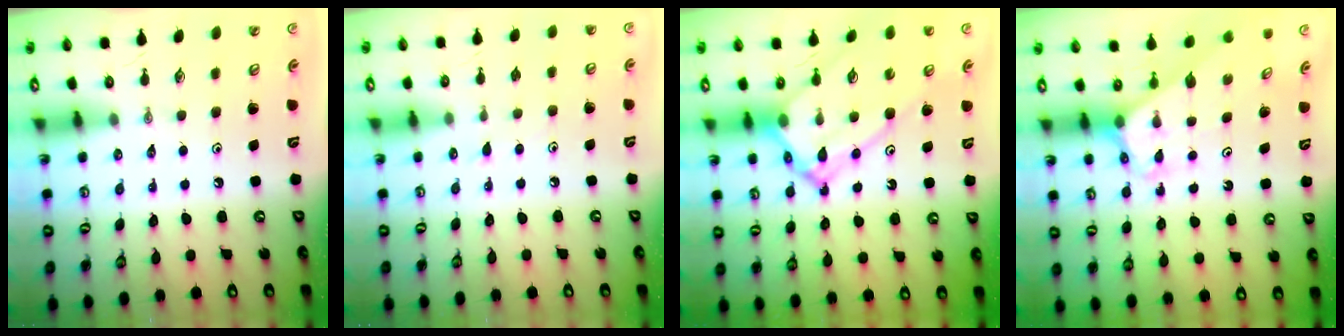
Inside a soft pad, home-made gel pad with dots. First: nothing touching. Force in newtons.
{"total": 3.6, "press": 3.6, "slide": 0.4}
{"total": 16.4, "press": 16.3, "slide": 1.5}
{"total": 3.2, "press": 3.2, "slide": 0.2}